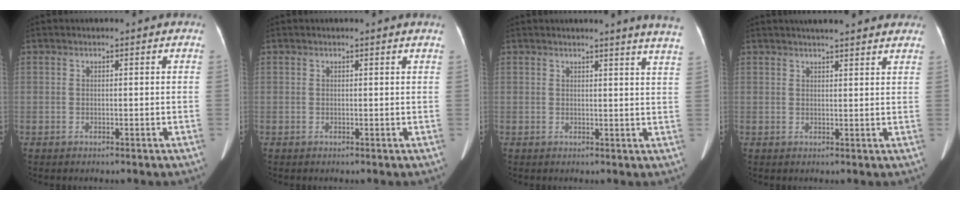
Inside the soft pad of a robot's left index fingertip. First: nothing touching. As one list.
[{"total": 0.9, "force": [0.8, -0.1, 0.3], "torque": [-0.014, -0.002, 0.011]}, {"total": 8.5, "force": [7.7, -1.2, 3.6], "torque": [-0.036, -0.041, 0.059]}, {"total": 12.2, "force": [10.7, 2.0, 5.6], "torque": [-0.067, 0.026, 0.123]}]